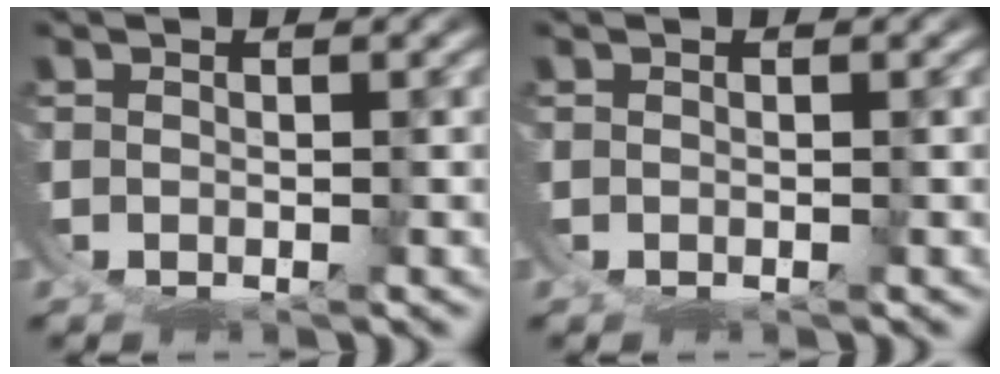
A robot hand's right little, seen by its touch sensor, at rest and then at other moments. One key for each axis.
{"total": 0.0}